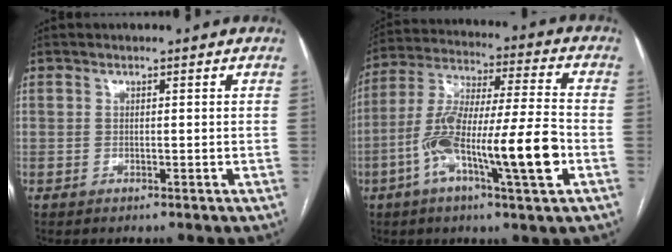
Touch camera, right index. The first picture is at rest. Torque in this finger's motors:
{"motor_torque": [1.79, -0.35, 0.74, 0.21]}